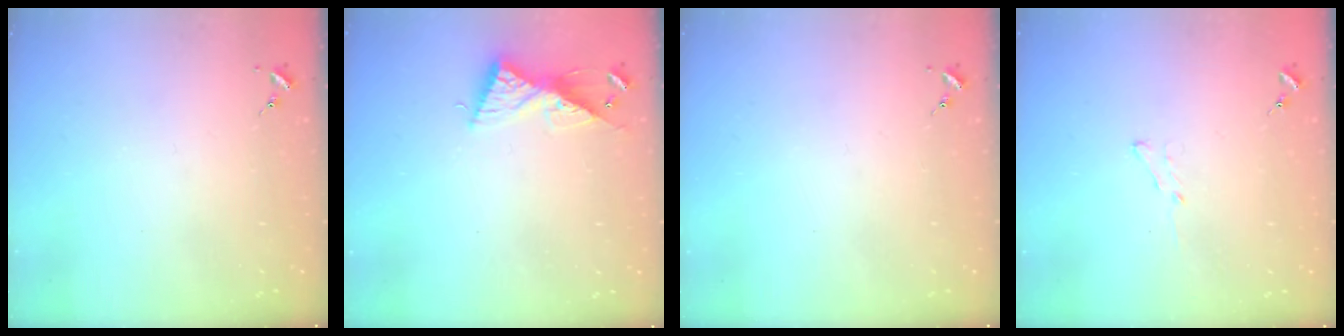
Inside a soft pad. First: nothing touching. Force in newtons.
{"total": 9.1, "press": 9.1, "slide": 0.4}
{"total": 0.0}
{"total": 3.8, "press": 3.7, "slide": 0.4}